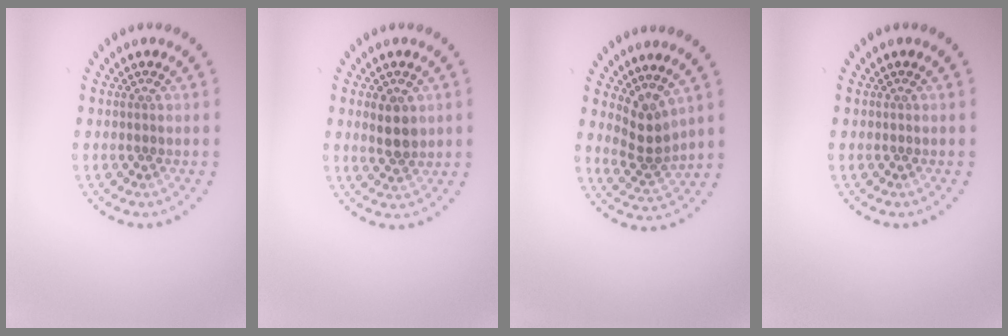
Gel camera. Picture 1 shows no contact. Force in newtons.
{"total": 2.9, "press": 2.8, "slide": 0.9}
{"total": 2.9, "press": 2.2, "slide": 1.9}
{"total": 0.0}